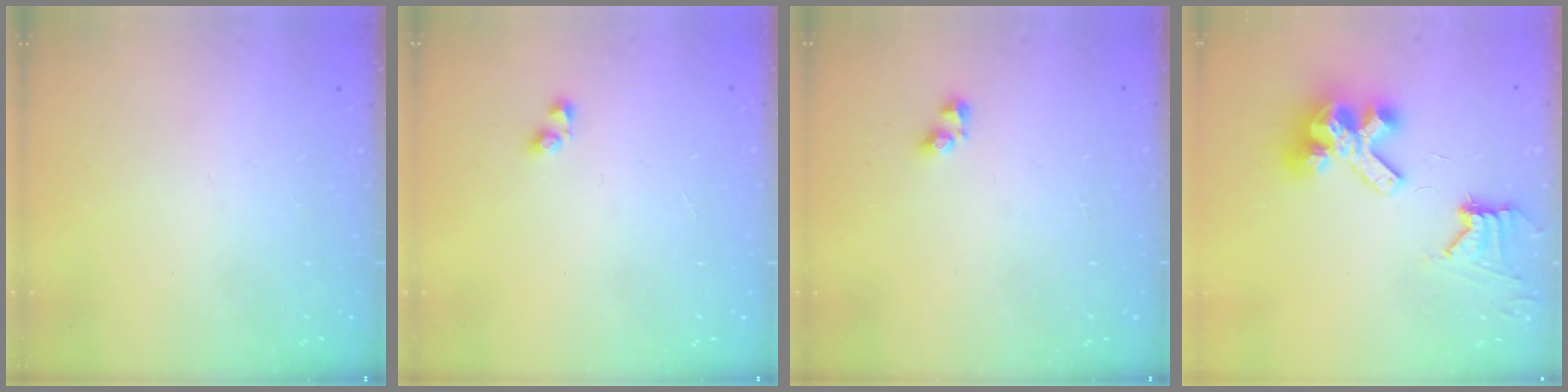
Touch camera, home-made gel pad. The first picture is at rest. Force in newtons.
{"total": 2.9, "press": 2.9, "slide": 0.2}
{"total": 3.8, "press": 3.8, "slide": 0.6}
{"total": 11.8, "press": 11.7, "slide": 1.4}